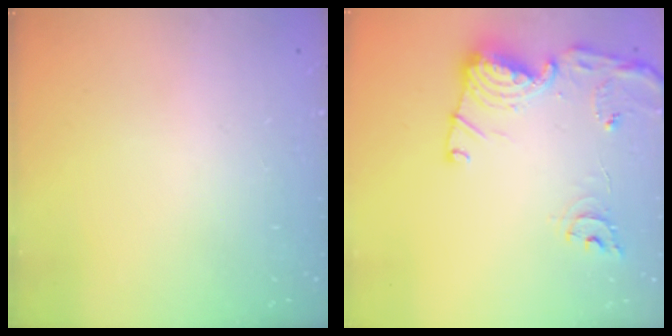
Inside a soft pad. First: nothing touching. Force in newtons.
{"total": 15.1, "press": 15.0, "slide": 1.6}